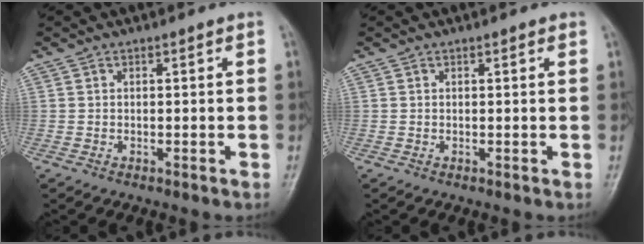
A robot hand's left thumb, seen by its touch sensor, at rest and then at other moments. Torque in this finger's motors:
{"motor_torque": [-0.15, 0.01, -0.28, -0.13, 0.02]}